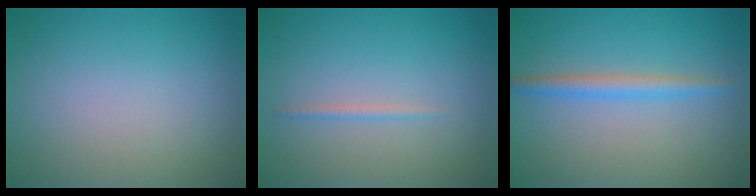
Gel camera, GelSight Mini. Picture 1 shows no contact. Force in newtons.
{"total": 0.7, "press": 0.7, "slide": 0.1}
{"total": 2.2, "press": 2.2, "slide": 0.1}